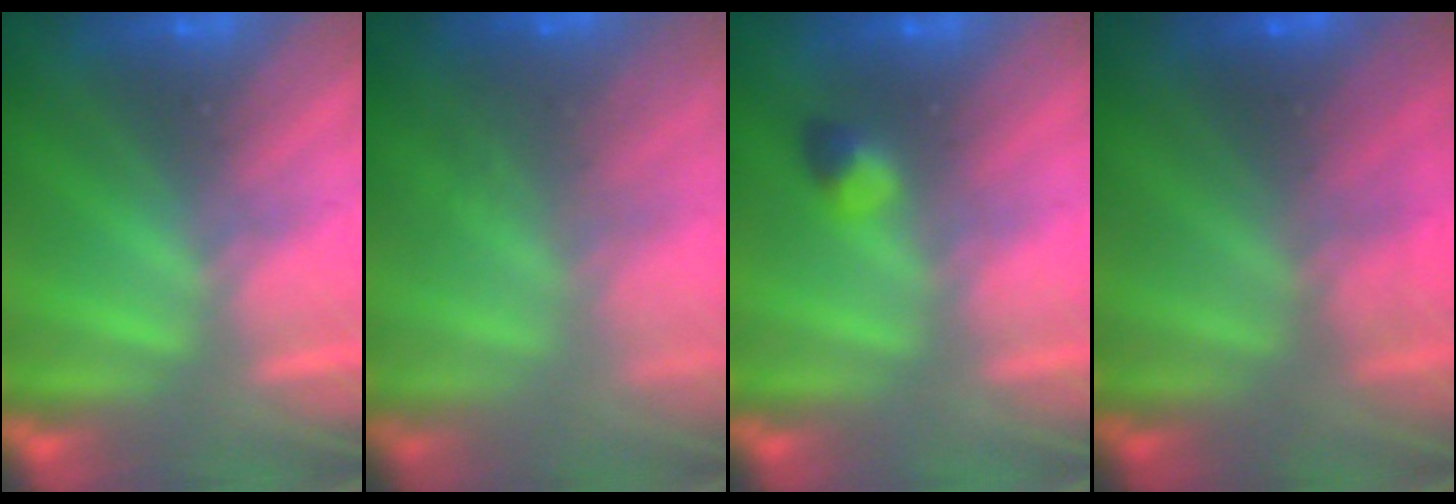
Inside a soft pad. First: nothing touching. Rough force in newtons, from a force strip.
{"total": 9.1}
{"total": 2.6}
{"total": 2.7}